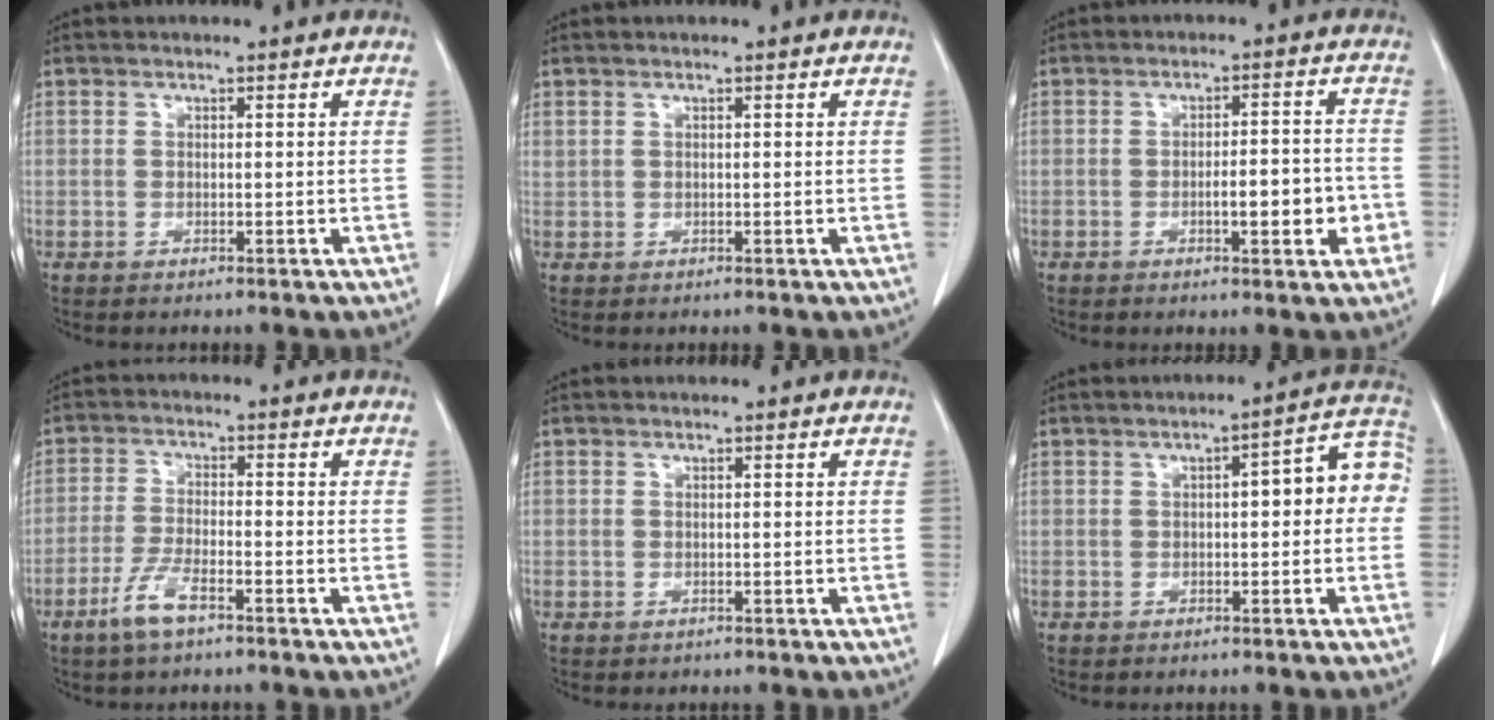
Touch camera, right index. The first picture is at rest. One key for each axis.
{"total": 0.6, "fx": 0.5, "fy": 0.3, "fz": 0.1, "tx": -0.002, "ty": 0.011, "tz": 0.011}
{"total": 6.8, "fx": -2.0, "fy": 1.6, "fz": 6.2, "tx": -0.086, "ty": 0.011, "tz": -0.022}
{"total": 5.1, "fx": -3.3, "fy": 1.0, "fz": 3.8, "tx": -0.083, "ty": -0.004, "tz": -0.062}
{"total": 0.7, "fx": -0.2, "fy": 0.6, "fz": -0.1, "tx": 0.006, "ty": 0.006, "tz": -0.005}
{"total": 8.0, "fx": 0.4, "fy": 2.2, "fz": 7.7, "tx": -0.092, "ty": 0.038, "tz": 0.000}